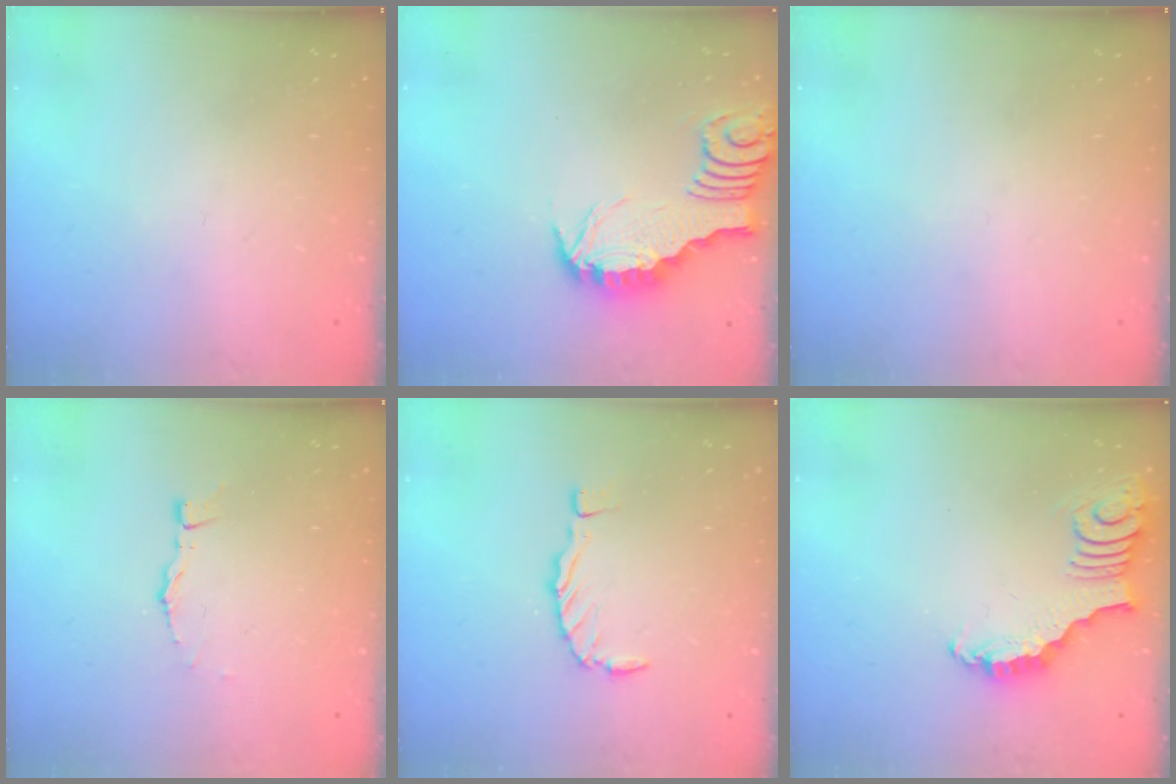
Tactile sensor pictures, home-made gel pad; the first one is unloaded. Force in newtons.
{"total": 3.3, "press": 3.2, "slide": 0.4}
{"total": 0.0}
{"total": 4.4, "press": 4.3, "slide": 0.5}
{"total": 0.7, "press": 0.7, "slide": 0.2}
{"total": 3.4, "press": 3.4, "slide": 0.5}